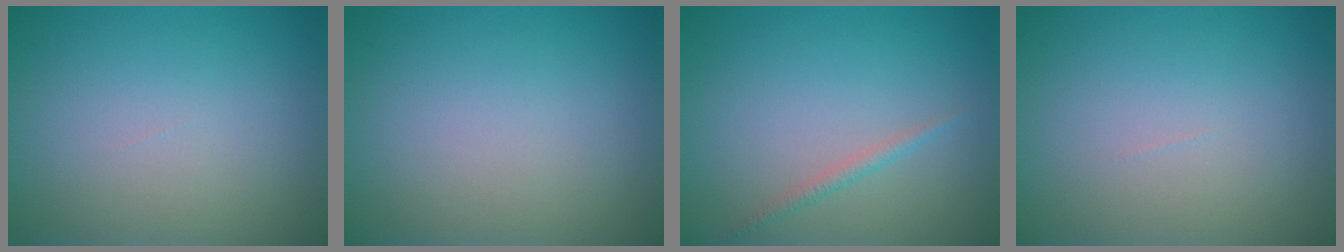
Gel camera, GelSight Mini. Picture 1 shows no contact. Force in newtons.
{"total": 0.0}
{"total": 0.9, "press": 0.9, "slide": 0.1}
{"total": 0.0}